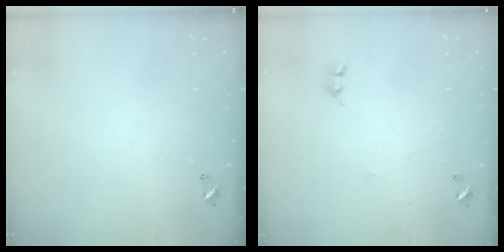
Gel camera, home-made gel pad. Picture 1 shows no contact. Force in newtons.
{"total": 1.7, "press": 1.6, "slide": 0.5}